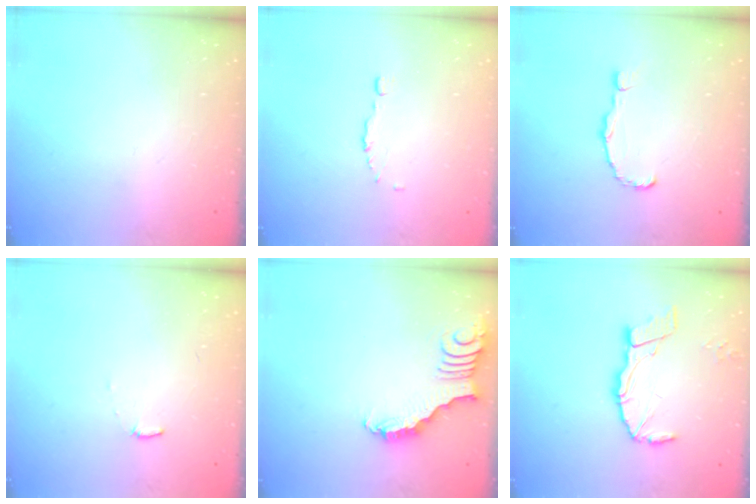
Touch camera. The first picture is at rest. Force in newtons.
{"total": 4.2, "press": 4.2, "slide": 0.5}
{"total": 3.2, "press": 3.1, "slide": 0.4}
{"total": 6.0, "press": 5.9, "slide": 0.4}
{"total": 2.2, "press": 2.2, "slide": 0.3}
{"total": 11.7, "press": 11.7, "slide": 0.8}